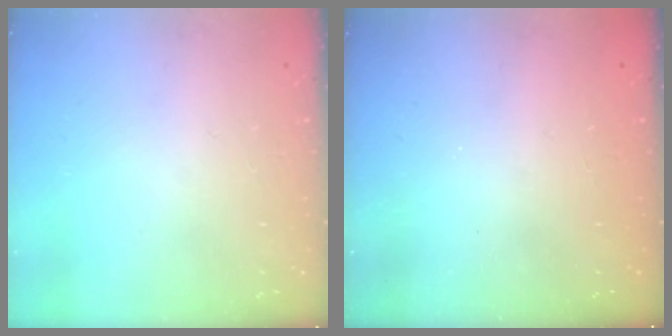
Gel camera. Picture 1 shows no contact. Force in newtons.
{"total": 2.4, "press": 2.3, "slide": 0.8}